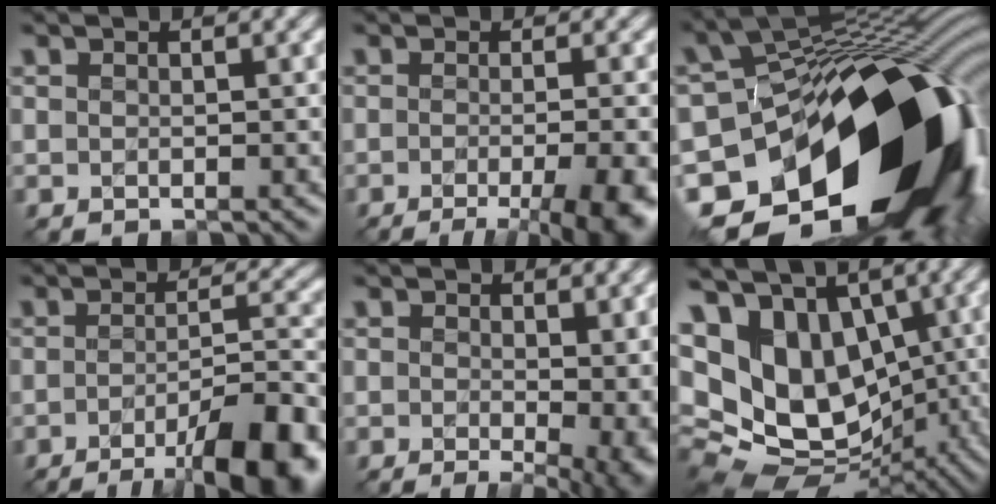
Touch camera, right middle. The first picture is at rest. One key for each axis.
{"total": 9.2, "fx": -4.0, "fy": 3.0, "fz": 7.7, "tx": -0.075, "ty": -0.013, "tz": -0.049}
{"total": 20.9, "fx": -9.6, "fy": 11.6, "fz": 14.5, "tx": -0.222, "ty": -0.006, "tz": -0.136}
{"total": 11.1, "fx": -6.3, "fy": 3.0, "fz": 8.7, "tx": -0.109, "ty": 0.006, "tz": -0.089}
{"total": 8.3, "fx": -0.7, "fy": 3.7, "fz": 7.4, "tx": -0.067, "ty": -0.010, "tz": 0.000}
{"total": 16.5, "fx": 1.9, "fy": 12.7, "fz": 10.4, "tx": -0.204, "ty": 0.005, "tz": 0.044}